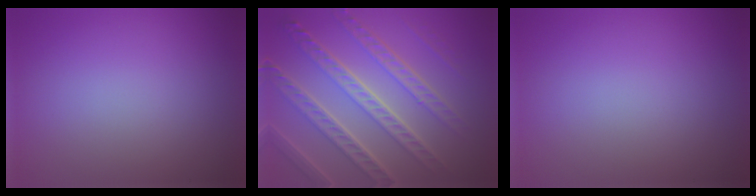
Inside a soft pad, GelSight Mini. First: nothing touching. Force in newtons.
{"total": 8.0, "press": 5.7, "slide": 5.7}
{"total": 0.0}